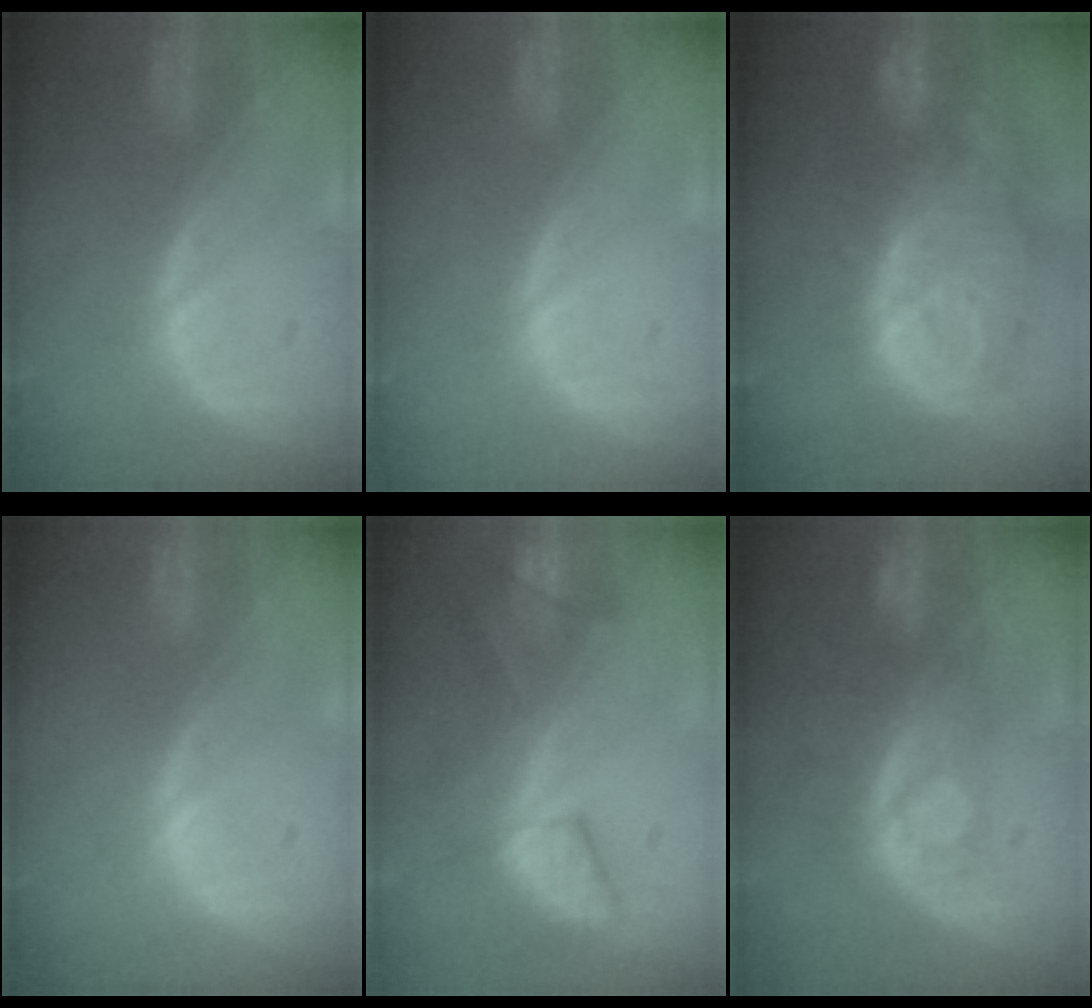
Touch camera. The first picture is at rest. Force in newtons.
{"total": 0.0}
{"total": 13.3, "press": 11.5, "slide": 6.5}
{"total": 0.0}
{"total": 8.0, "press": 7.4, "slide": 3.2}
{"total": 8.4, "press": 7.1, "slide": 4.4}